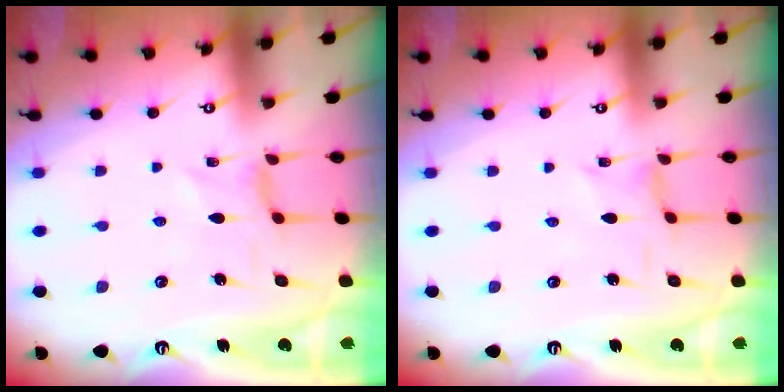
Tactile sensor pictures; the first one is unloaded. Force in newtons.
{"total": 0.0}